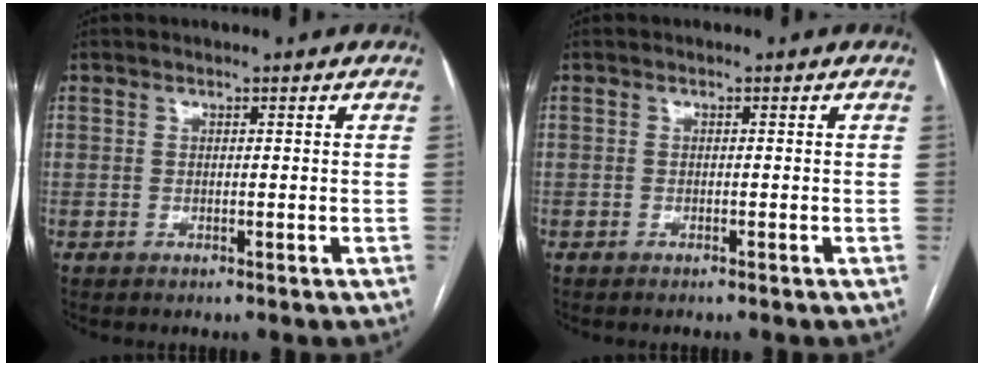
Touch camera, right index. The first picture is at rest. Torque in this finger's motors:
{"motor_torque": [-0.01, 0.02, -0.06, 0.01]}